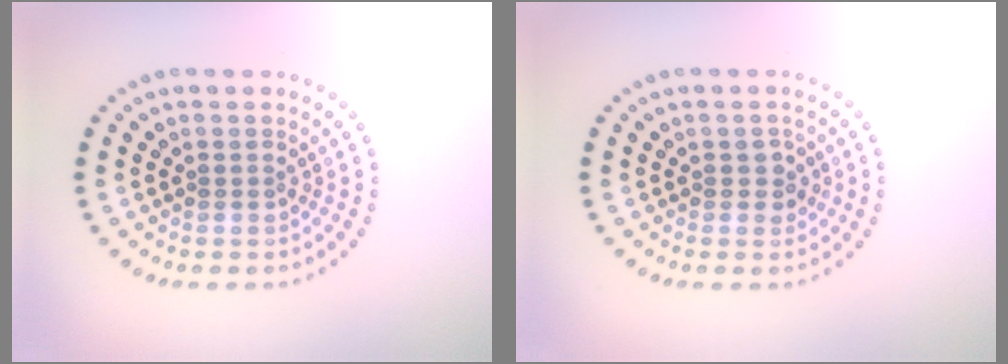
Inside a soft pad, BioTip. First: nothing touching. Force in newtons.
{"total": 1.4, "press": 1.3, "slide": 0.3}